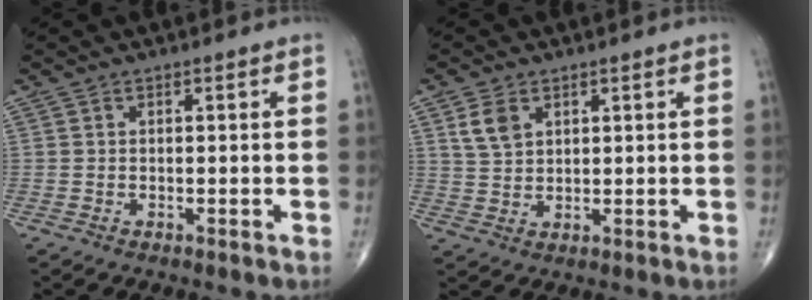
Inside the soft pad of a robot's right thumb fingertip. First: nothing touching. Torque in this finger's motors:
{"motor_torque": [-0.55, 0.54, 0.21, 0.00, 0.02]}